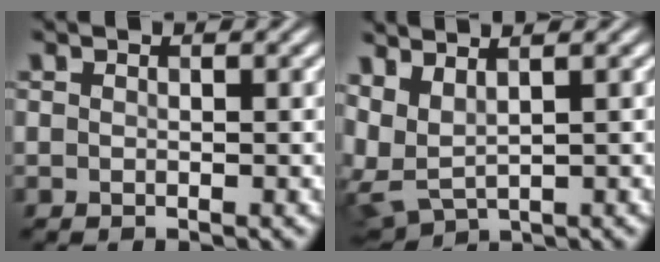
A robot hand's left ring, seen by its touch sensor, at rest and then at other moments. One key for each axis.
{"total": 4.3, "fx": 2.3, "fy": 1.6, "fz": 3.2, "tx": -0.084, "ty": 0.006, "tz": 0.054}